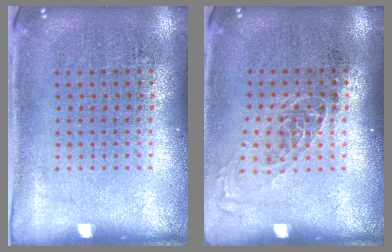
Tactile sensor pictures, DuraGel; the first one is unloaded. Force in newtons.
{"total": 1.1, "press": 0.9, "slide": 0.6}